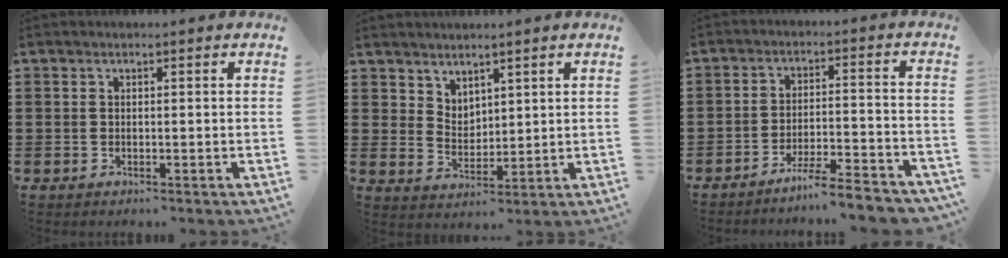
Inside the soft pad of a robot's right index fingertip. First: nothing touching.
{"total": 3.7, "force": [3.4, 1.6, -0.2], "torque": [-0.007, -0.004, 0.065]}
{"total": 6.0, "force": [-5.4, -0.4, 2.5], "torque": [-0.040, -0.009, -0.102]}